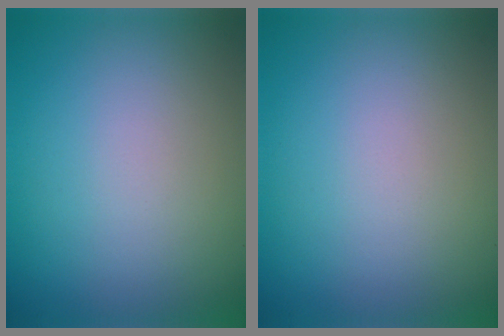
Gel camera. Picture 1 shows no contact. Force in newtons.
{"total": 0.0}